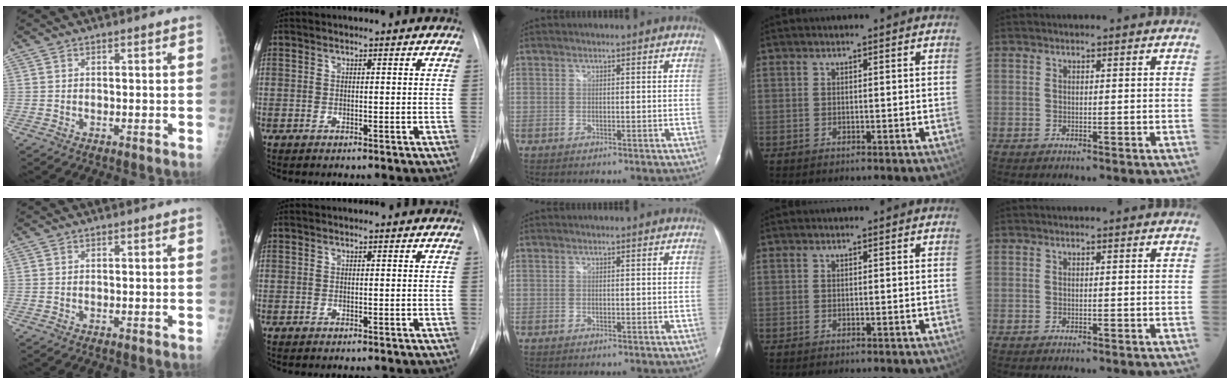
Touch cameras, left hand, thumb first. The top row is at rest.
{}